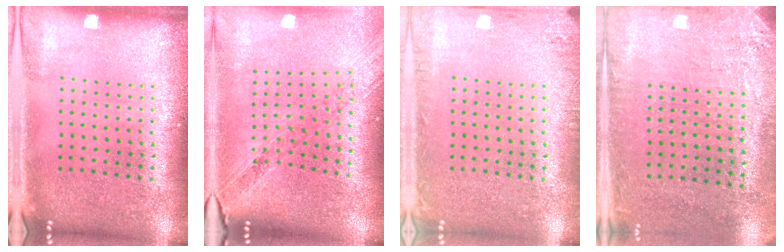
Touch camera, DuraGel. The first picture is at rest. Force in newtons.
{"total": 1.1, "press": 1.1, "slide": 0.2}
{"total": 1.5, "press": 1.5, "slide": 0.2}
{"total": 2.7, "press": 2.3, "slide": 1.4}